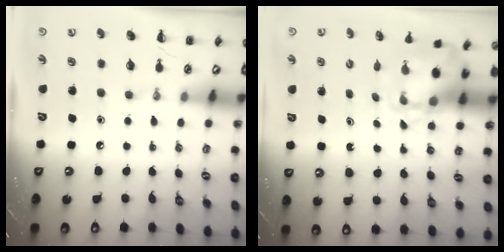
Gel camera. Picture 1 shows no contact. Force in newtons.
{"total": 4.0, "press": 3.9, "slide": 0.7}